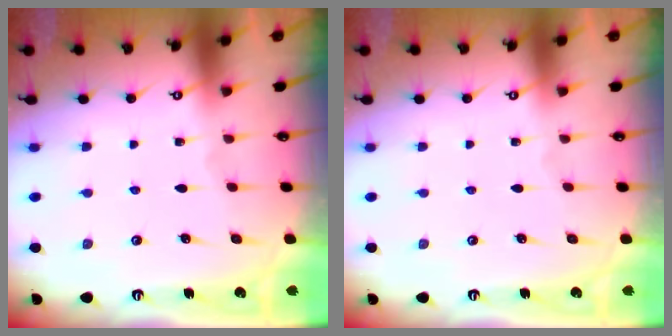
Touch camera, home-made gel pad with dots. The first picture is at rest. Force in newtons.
{"total": 0.0}